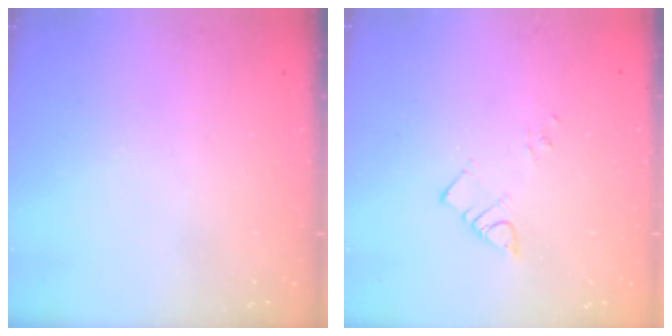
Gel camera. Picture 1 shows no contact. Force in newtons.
{"total": 3.2, "press": 3.2, "slide": 0.4}